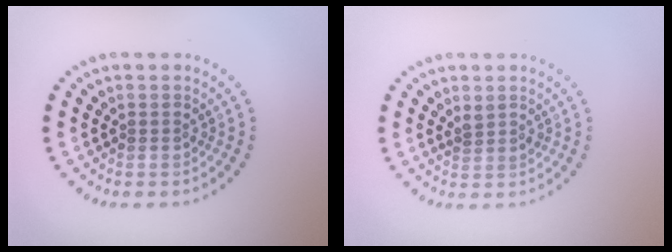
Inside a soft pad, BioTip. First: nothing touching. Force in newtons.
{"total": 1.1, "press": 0.8, "slide": 0.7}